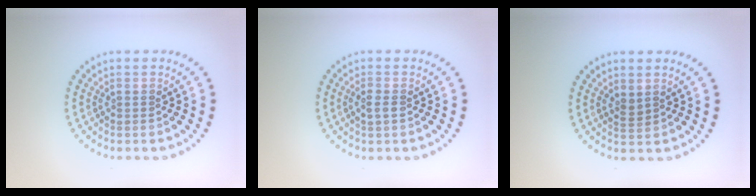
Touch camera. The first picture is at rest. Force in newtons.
{"total": 1.2, "press": 1.2, "slide": 0.0}
{"total": 0.9, "press": 0.7, "slide": 0.6}